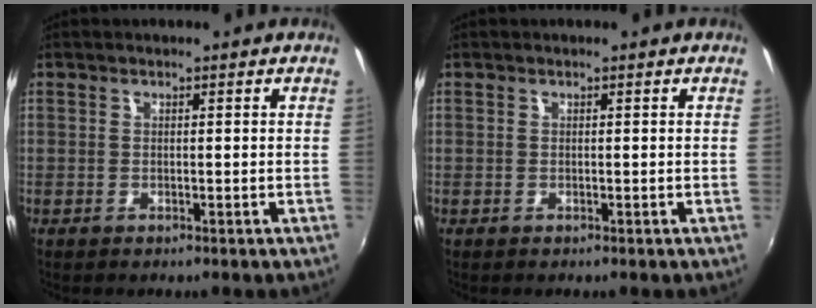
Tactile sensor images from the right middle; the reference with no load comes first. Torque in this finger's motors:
{"motor_torque": [-0.65, -0.19, -0.12, -0.03]}